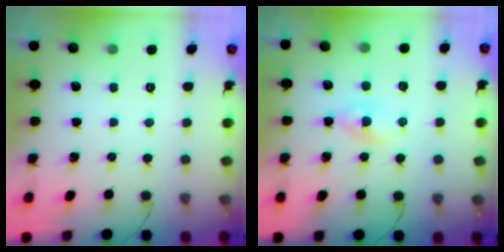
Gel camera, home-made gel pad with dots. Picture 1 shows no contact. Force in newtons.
{"total": 2.4, "press": 2.2, "slide": 0.9}